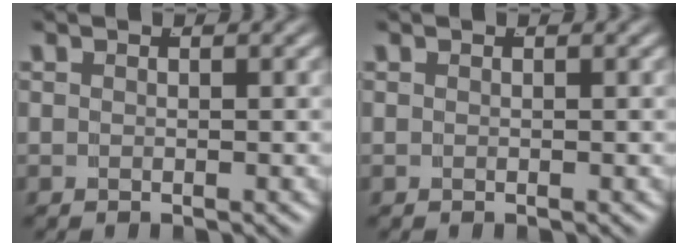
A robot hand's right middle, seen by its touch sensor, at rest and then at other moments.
{"total": 0.0}